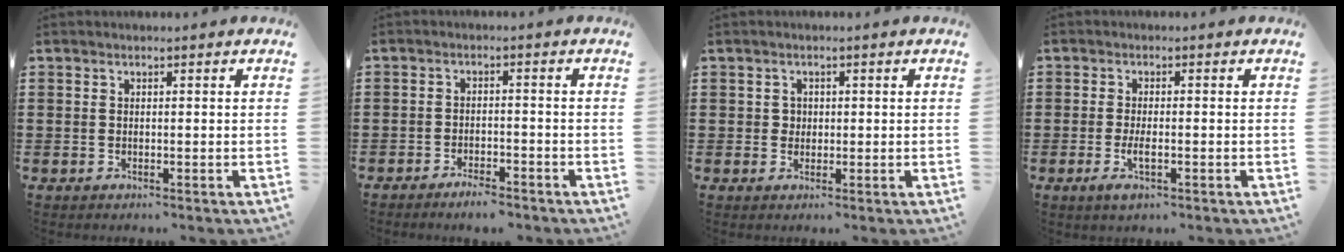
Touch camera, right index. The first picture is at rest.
{"total": 2.6, "force": [-2.5, 0.3, 0.6], "torque": [-0.015, 0.002, -0.049]}
{"total": 1.5, "force": [0.3, 1.4, 0.4], "torque": [-0.012, 0.009, 0.004]}
{"total": 3.1, "force": [-1.0, 0.8, 2.8], "torque": [-0.060, -0.007, -0.021]}